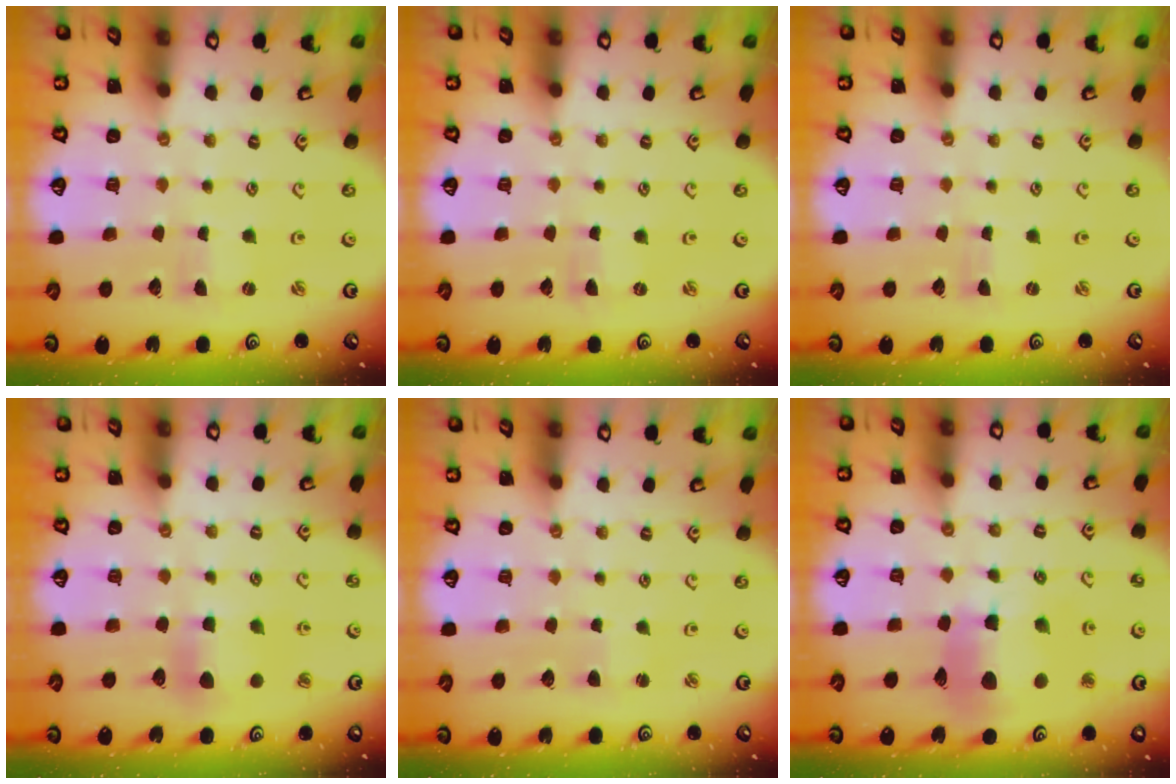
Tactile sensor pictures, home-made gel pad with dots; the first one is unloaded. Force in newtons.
{"total": 0.0}
{"total": 0.0}
{"total": 8.2, "press": 8.2, "slide": 0.5}
{"total": 1.3, "press": 1.2, "slide": 0.2}
{"total": 13.9, "press": 13.8, "slide": 1.6}